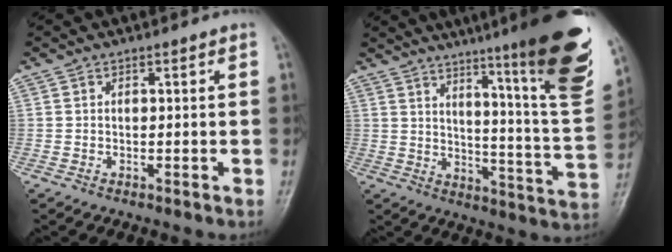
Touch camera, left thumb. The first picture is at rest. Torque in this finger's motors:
{"motor_torque": [3.15, 1.68, 1.66, -1.11, 0.34]}